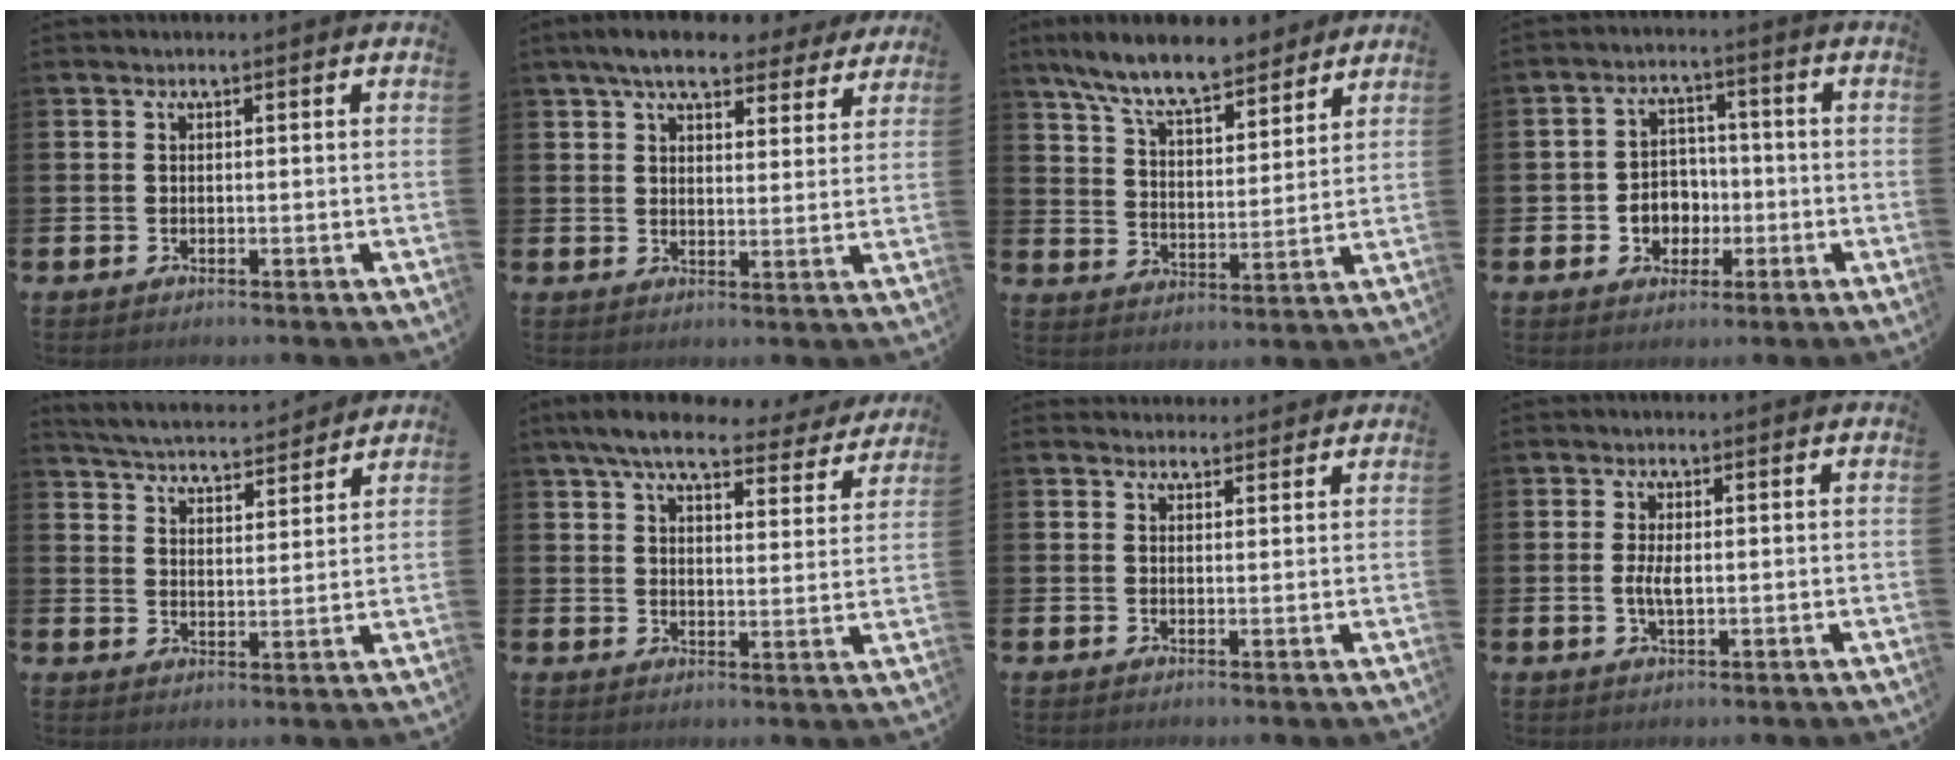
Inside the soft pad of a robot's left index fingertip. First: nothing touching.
{"total": 7.5, "force": [6.6, 2.1, 2.7], "torque": [-0.057, -0.025, 0.117]}
{"total": 9.7, "force": [8.7, 1.9, 3.7], "torque": [-0.101, -0.041, 0.157]}
{"total": 4.4, "force": [-0.8, 4.1, 1.4], "torque": [-0.025, 0.001, -0.022]}
{"total": 5.0, "force": [5.0, 0.5, 0.4], "torque": [-0.028, -0.038, 0.086]}
{"total": 7.4, "force": [6.7, 1.5, 2.9], "torque": [-0.071, -0.030, 0.116]}
{"total": 2.3, "force": [2.2, 0.6, -0.2], "torque": [0.008, -0.010, 0.039]}
{"total": 2.7, "force": [0.0, 1.1, 2.5], "torque": [-0.039, -0.001, -0.003]}